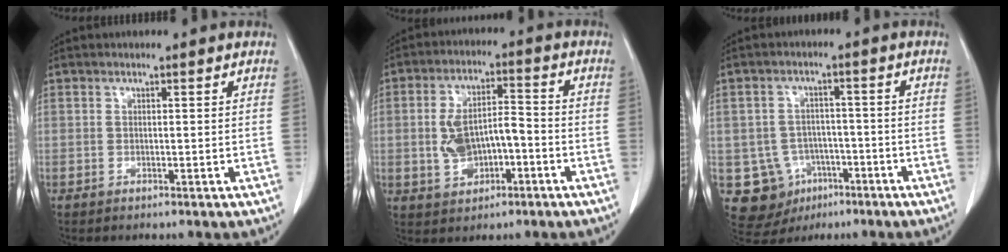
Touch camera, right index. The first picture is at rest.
{"total": 8.2, "force": [-2.0, 4.4, 6.7], "torque": [-0.134, 0.019, -0.026]}
{"total": 9.7, "force": [-3.3, 8.9, 2.0], "torque": [-0.049, 0.017, -0.035]}